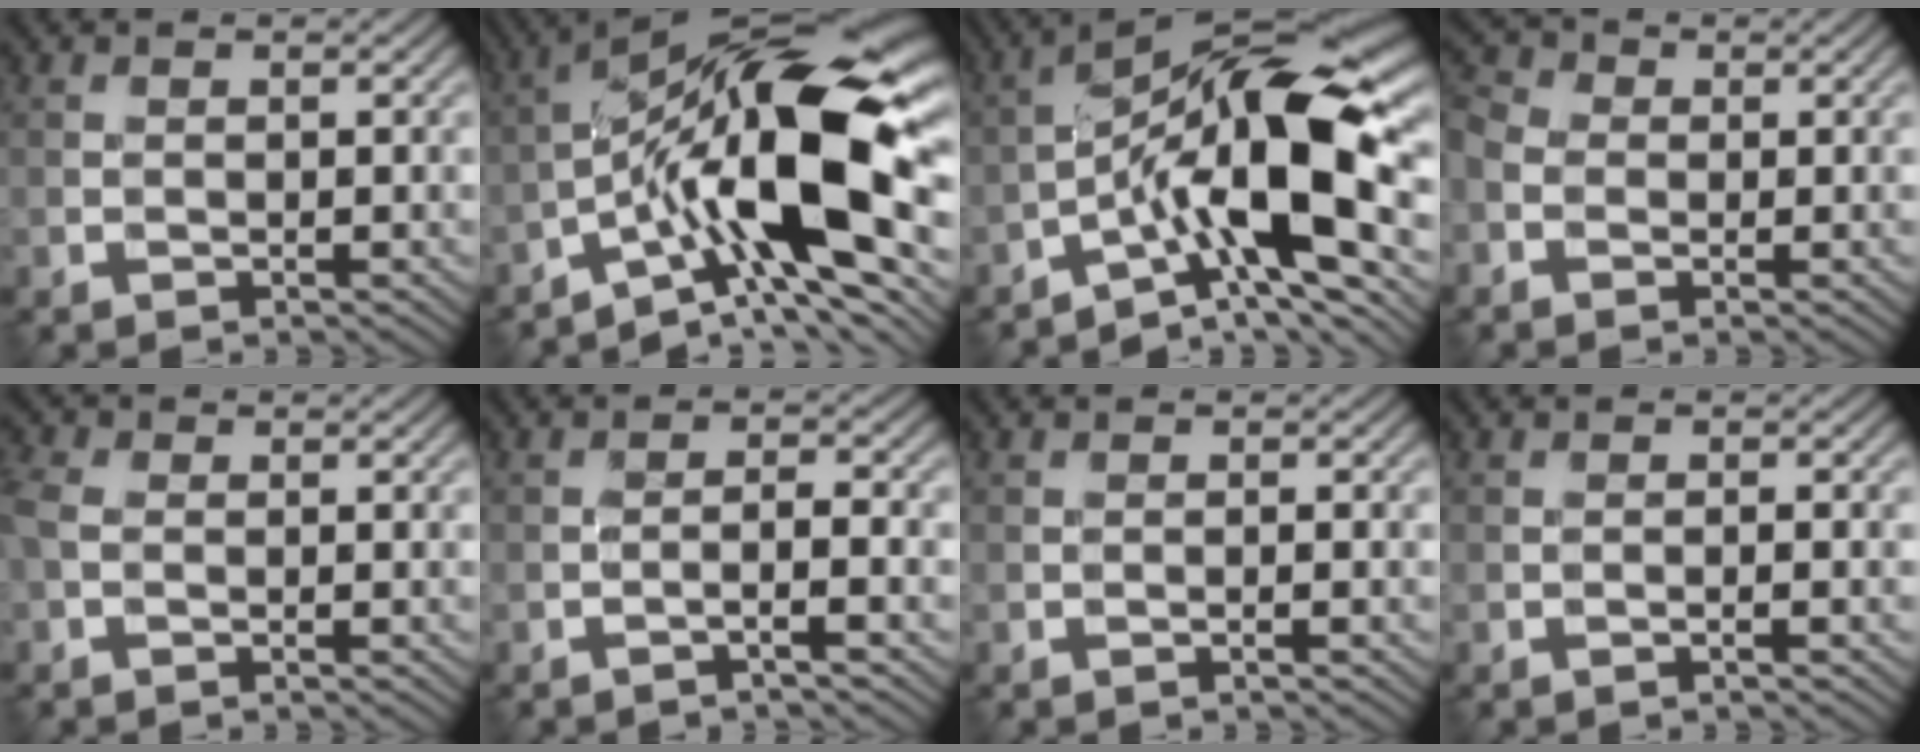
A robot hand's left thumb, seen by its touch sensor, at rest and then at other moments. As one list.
[{"total": 17.0, "force": [-4.0, 5.2, 15.6], "torque": [-0.249, 0.013, -0.073]}, {"total": 14.9, "force": [-4.3, 4.1, 13.7], "torque": [-0.207, 0.013, -0.084]}, {"total": 4.0, "force": [-1.1, 2.9, 2.5], "torque": [-0.057, 0.001, -0.031]}, {"total": 3.4, "force": [-0.6, 2.2, 2.5], "torque": [-0.066, 0.004, -0.021]}, {"total": 2.6, "force": [-1.4, 0.2, 2.2], "torque": [-0.031, 0.013, -0.041]}, {"total": 0.6, "force": [-0.3, 0.0, 0.5], "torque": [-0.009, 0.003, -0.008]}, {"total": 0.9, "force": [-0.4, 0.1, 0.8], "torque": [-0.012, 0.006, -0.012]}]